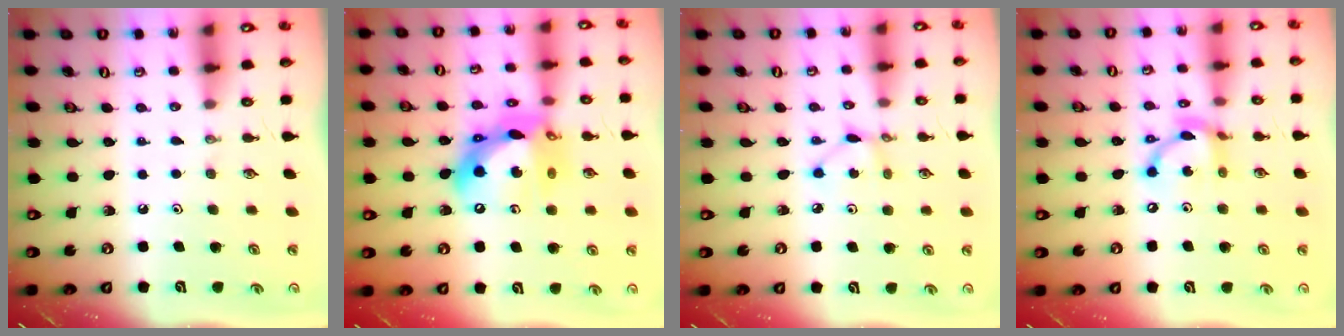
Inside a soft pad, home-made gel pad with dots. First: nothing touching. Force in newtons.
{"total": 17.1, "press": 17.0, "slide": 2.1}
{"total": 2.9, "press": 2.9, "slide": 0.1}
{"total": 11.7, "press": 11.7, "slide": 0.9}